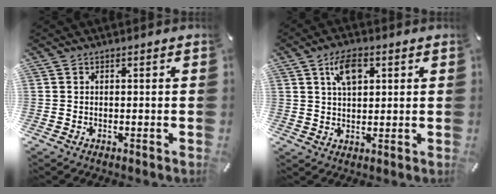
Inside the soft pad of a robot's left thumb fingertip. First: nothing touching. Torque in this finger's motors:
{"motor_torque": [1.02, 0.97, 0.75, -0.76, 0.24]}